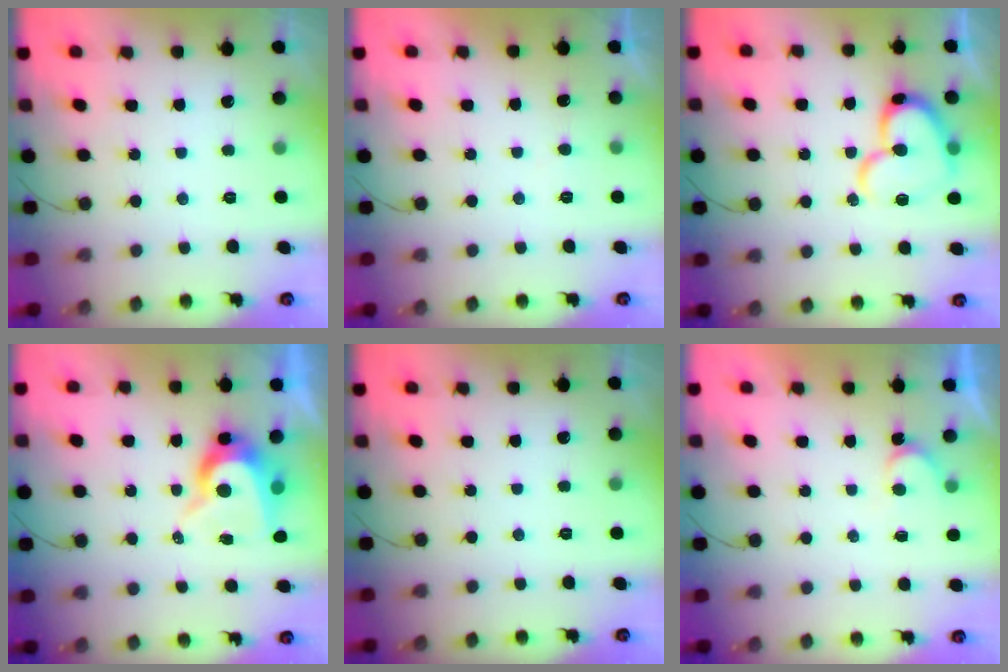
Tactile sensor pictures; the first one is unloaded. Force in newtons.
{"total": 3.8, "press": 3.8, "slide": 0.3}
{"total": 15.3, "press": 15.2, "slide": 1.6}
{"total": 9.9, "press": 9.9, "slide": 0.7}
{"total": 0.0}
{"total": 3.5, "press": 3.5, "slide": 0.2}